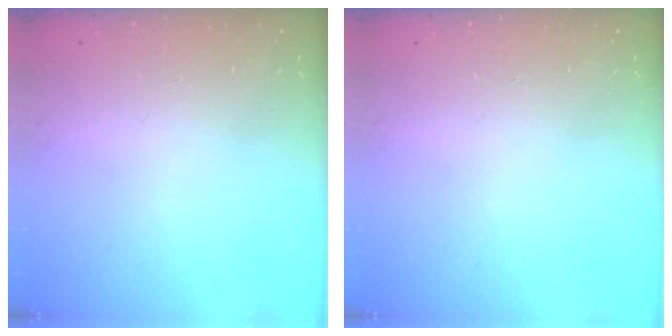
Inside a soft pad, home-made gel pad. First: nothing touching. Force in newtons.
{"total": 0.0}